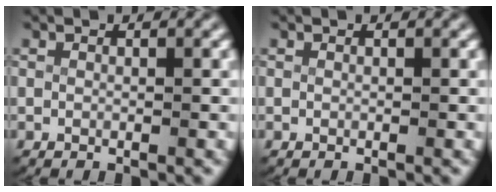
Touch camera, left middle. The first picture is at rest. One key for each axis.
{"total": 0.0}